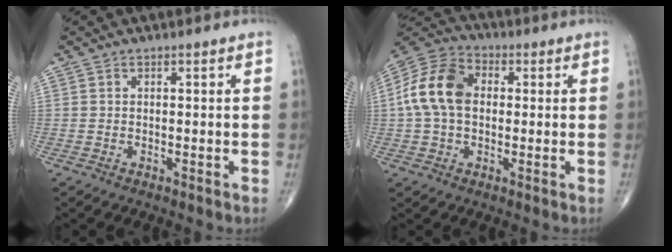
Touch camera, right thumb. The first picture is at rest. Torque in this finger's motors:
{"motor_torque": [0.50, 2.00, 1.06, -0.17, 0.12]}